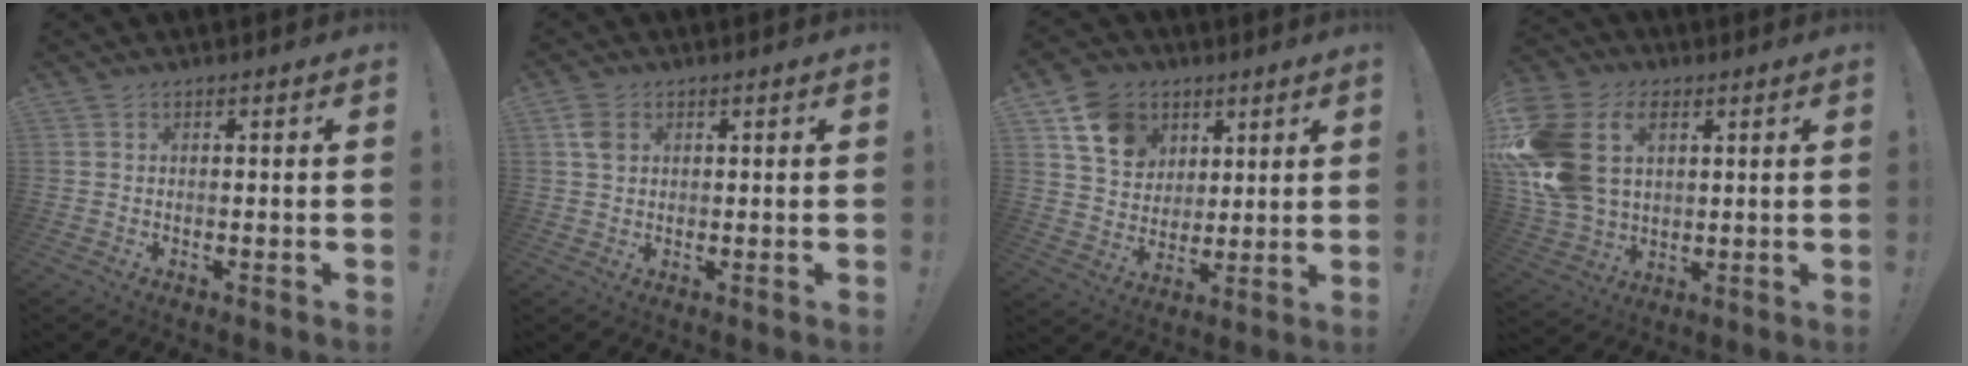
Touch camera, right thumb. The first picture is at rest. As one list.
[{"total": 3.9, "force": [1.5, 2.8, 2.3], "torque": [-0.024, -0.004, 0.026]}, {"total": 13.4, "force": [6.7, 10.5, 5.0], "torque": [-0.078, -0.030, 0.134]}, {"total": 20.4, "force": [5.6, 14.6, 13.0], "torque": [-0.258, -0.016, 0.110]}]